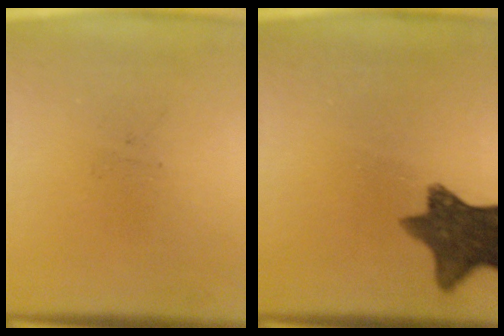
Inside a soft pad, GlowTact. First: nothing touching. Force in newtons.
{"total": 10.8}